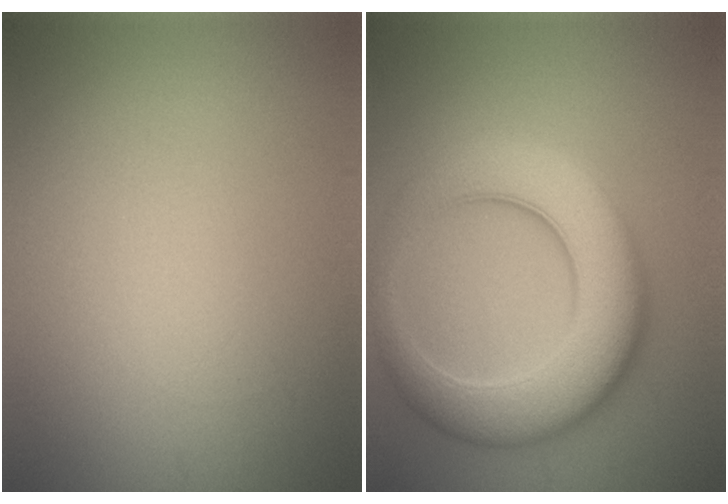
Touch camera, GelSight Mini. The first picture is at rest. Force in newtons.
{"total": 8.9, "press": 8.9, "slide": 0.2}